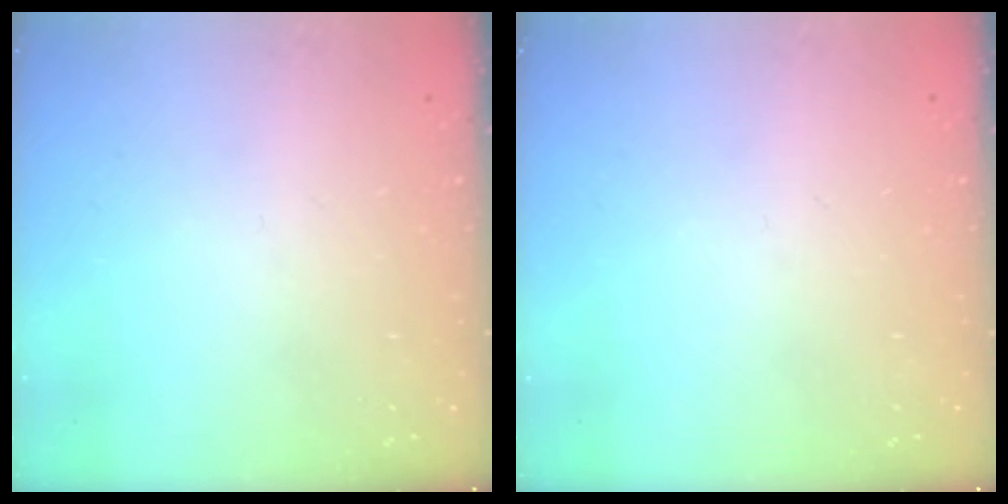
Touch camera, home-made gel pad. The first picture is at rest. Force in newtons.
{"total": 0.0}